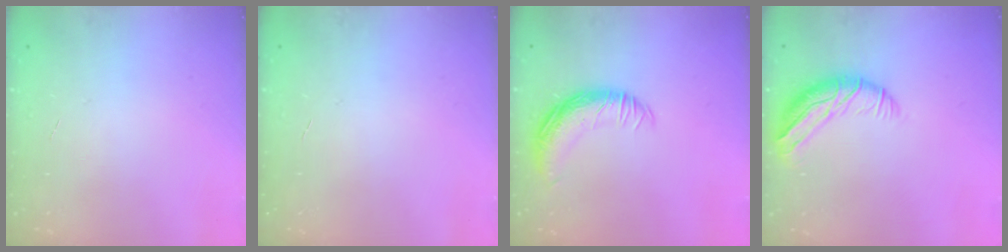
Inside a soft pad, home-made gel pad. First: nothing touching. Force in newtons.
{"total": 0.0}
{"total": 13.8, "press": 13.7, "slide": 0.9}
{"total": 9.8, "press": 9.5, "slide": 2.3}